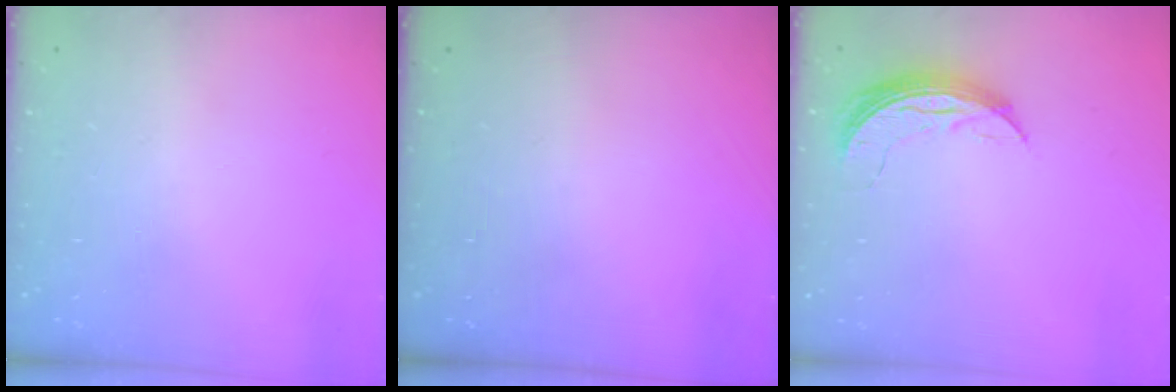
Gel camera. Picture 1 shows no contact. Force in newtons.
{"total": 0.0}
{"total": 7.2, "press": 7.2, "slide": 0.7}